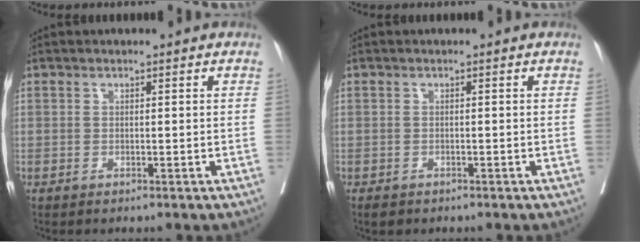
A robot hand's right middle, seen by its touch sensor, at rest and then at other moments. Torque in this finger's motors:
{"motor_torque": [0.60, -0.31, 0.02, 0.00]}